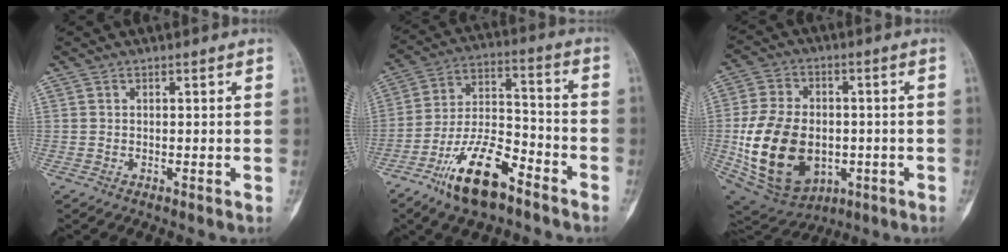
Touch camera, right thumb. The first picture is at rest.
{"total": 15.2, "force": [-9.6, 5.9, 10.2], "torque": [-0.178, 0.068, -0.180]}
{"total": 20.6, "force": [-3.1, 14.2, 14.6], "torque": [-0.261, 0.004, -0.029]}